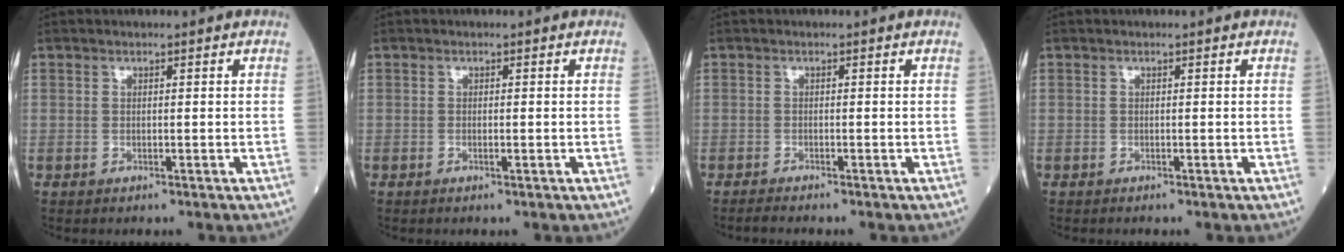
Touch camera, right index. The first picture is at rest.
{"total": 0.5, "force": [-0.1, 0.1, 0.5], "torque": [-0.010, -0.002, -0.001]}
{"total": 1.3, "force": [-1.1, -0.4, 0.4], "torque": [-0.018, -0.006, -0.022]}
{"total": 0.0}